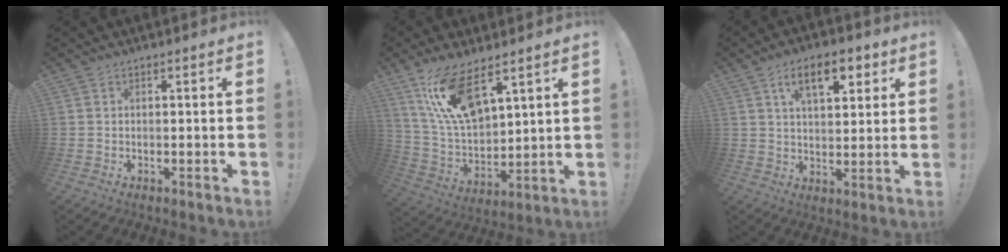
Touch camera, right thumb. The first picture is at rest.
{"total": 15.5, "force": [10.2, 5.9, 10.1], "torque": [-0.210, -0.051, 0.187]}
{"total": 11.7, "force": [5.4, 5.5, 8.7], "torque": [-0.125, -0.005, 0.091]}